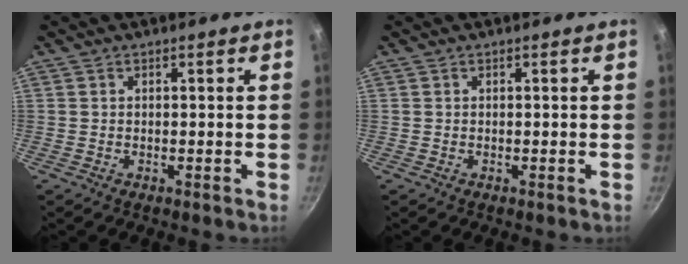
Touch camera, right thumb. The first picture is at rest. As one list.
[{"total": 0.0}]